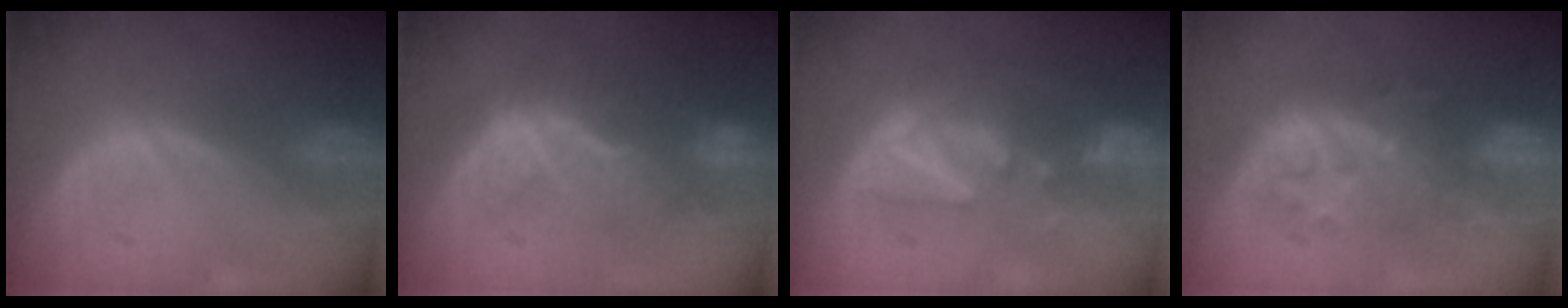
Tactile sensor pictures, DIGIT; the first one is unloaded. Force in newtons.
{"total": 9.5, "press": 8.6, "slide": 4.1}
{"total": 8.2, "press": 7.4, "slide": 3.5}
{"total": 8.4, "press": 8.2, "slide": 1.4}